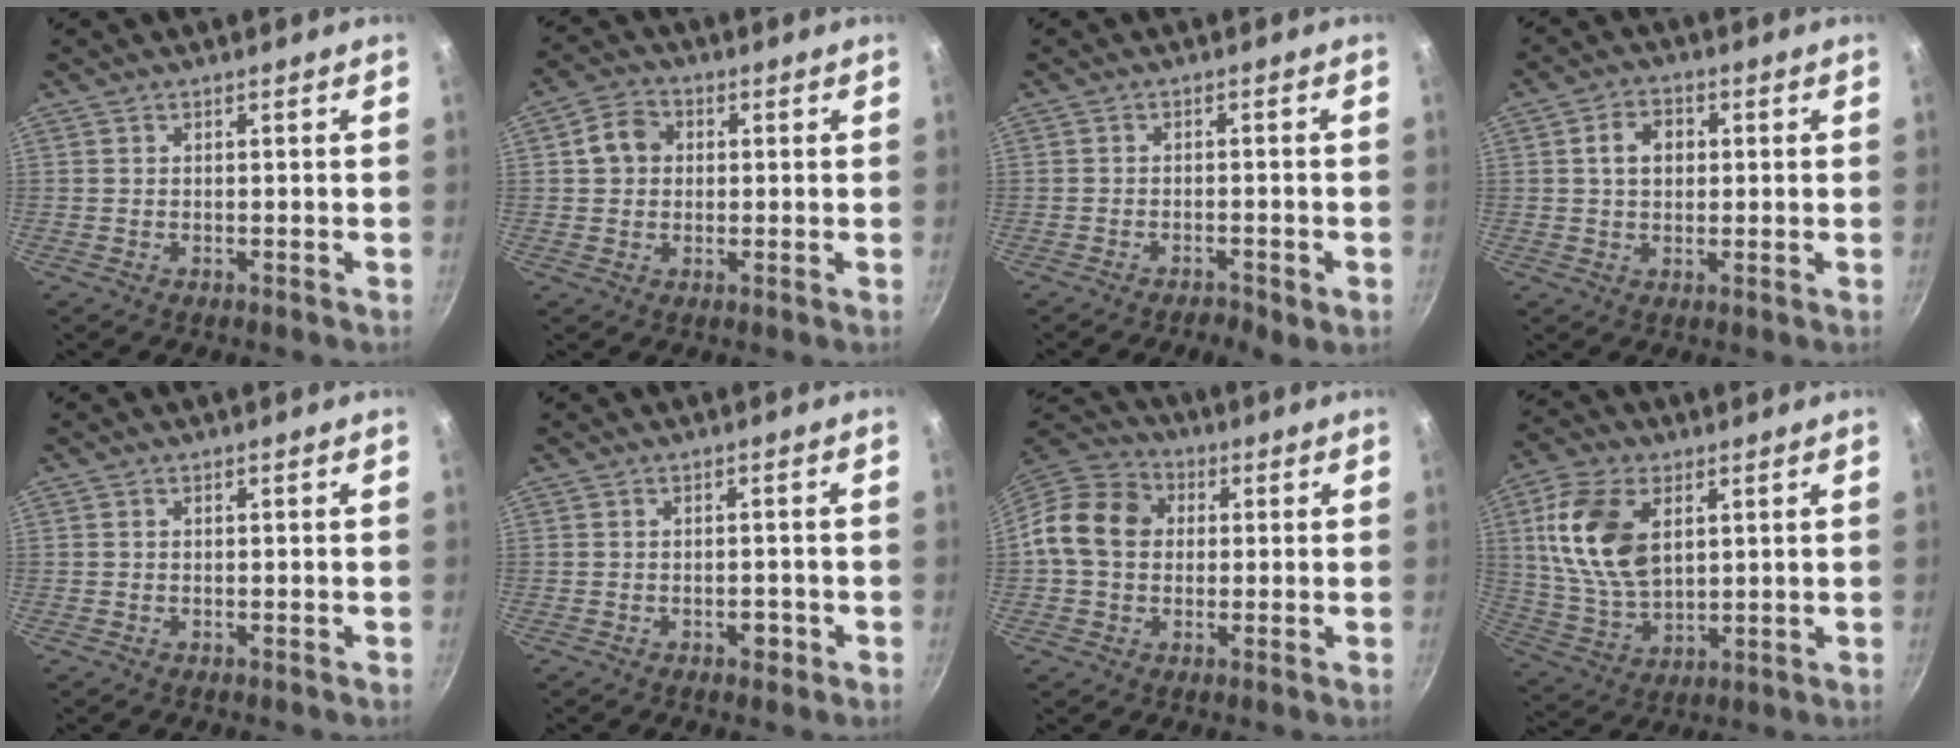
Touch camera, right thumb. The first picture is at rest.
{"total": 4.4, "force": [0.7, 4.0, 1.8], "torque": [-0.006, 0.008, 0.003]}
{"total": 4.1, "force": [-2.3, 1.5, 3.0], "torque": [-0.048, 0.015, -0.028]}
{"total": 6.0, "force": [1.0, 4.5, 3.8], "torque": [-0.043, 0.010, 0.011]}
{"total": 0.0}
{"total": 2.1, "force": [-1.0, 1.3, 1.4], "torque": [-0.013, 0.010, -0.011]}
{"total": 12.4, "force": [0.9, 10.1, 7.1], "torque": [-0.106, 0.026, -0.005]}
{"total": 15.6, "force": [4.3, 9.4, 11.6], "torque": [-0.210, -0.011, 0.091]}